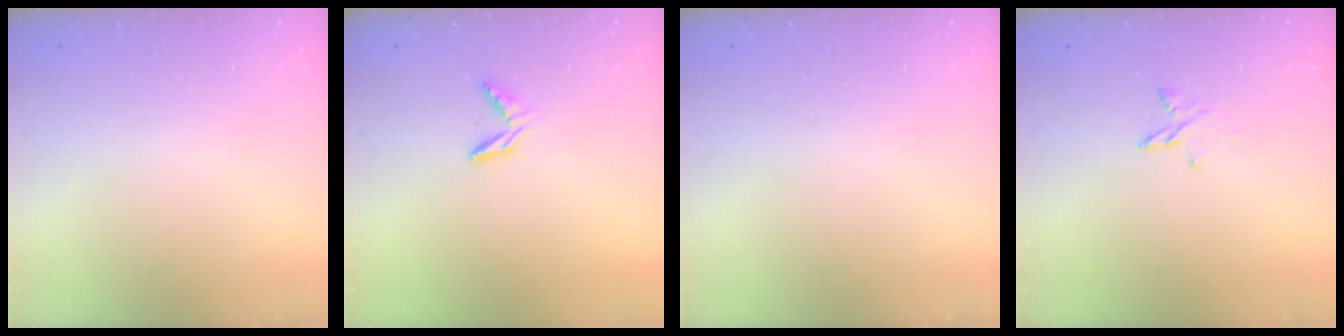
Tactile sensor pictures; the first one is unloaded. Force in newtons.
{"total": 5.1, "press": 5.1, "slide": 0.5}
{"total": 0.0}
{"total": 3.2, "press": 3.2, "slide": 0.3}